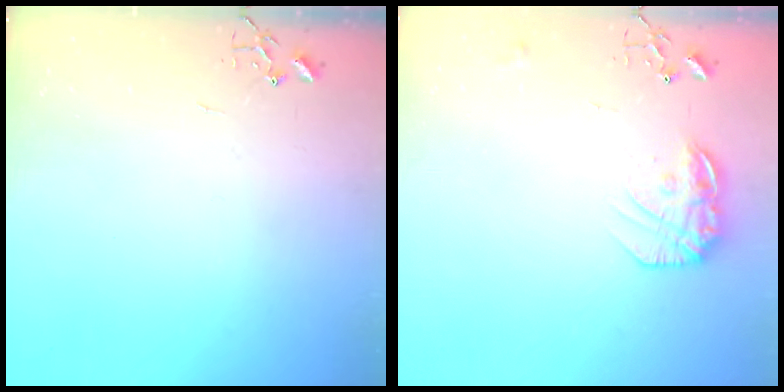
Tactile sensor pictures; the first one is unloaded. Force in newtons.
{"total": 13.6, "press": 13.6, "slide": 0.7}